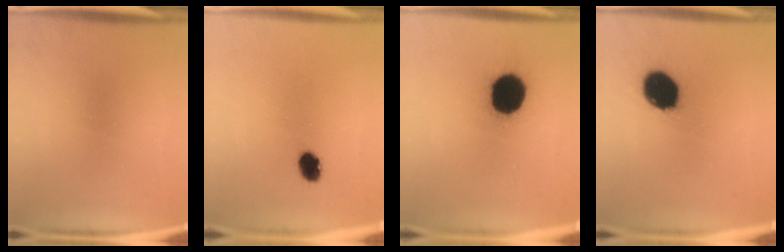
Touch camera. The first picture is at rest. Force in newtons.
{"total": 4.0}
{"total": 18.4}
{"total": 12.9}